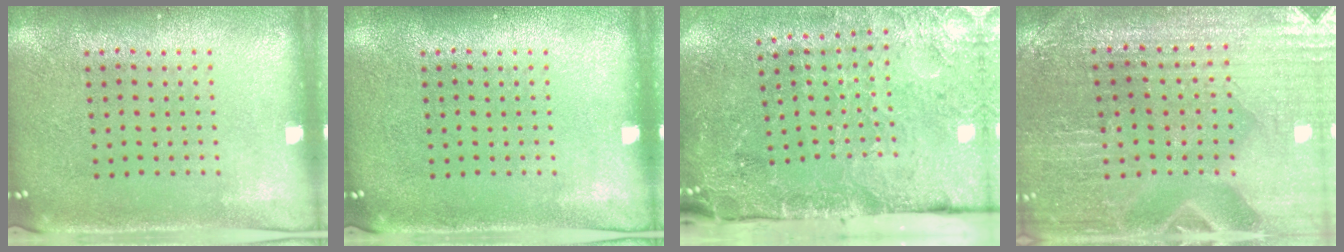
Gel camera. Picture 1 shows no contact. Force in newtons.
{"total": 0.0}
{"total": 3.7, "press": 3.4, "slide": 1.5}
{"total": 1.7, "press": 1.7, "slide": 0.2}